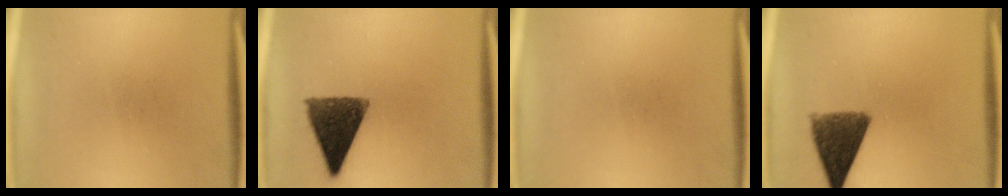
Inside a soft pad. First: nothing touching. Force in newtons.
{"total": 11.9}
{"total": 0.0}
{"total": 9.7}